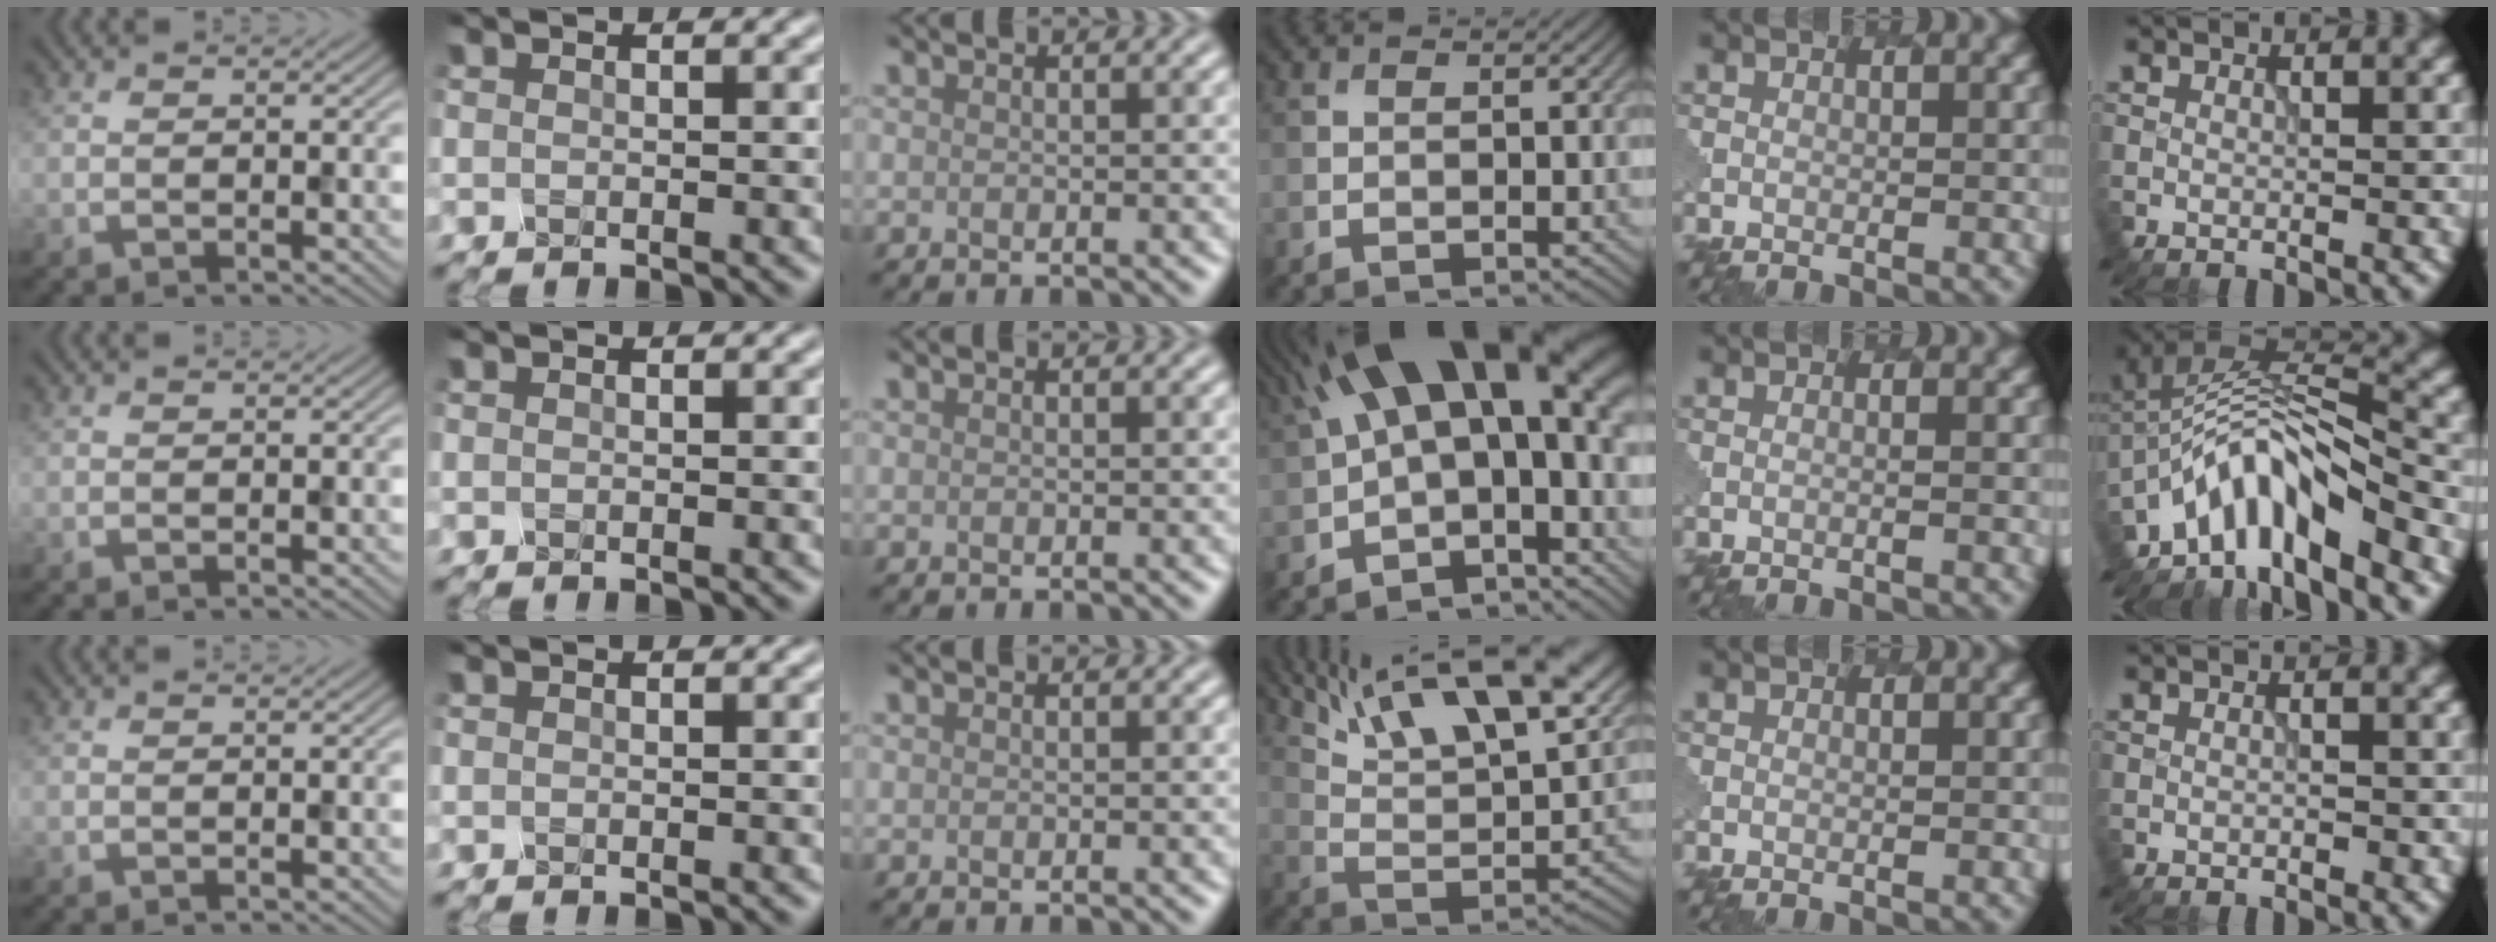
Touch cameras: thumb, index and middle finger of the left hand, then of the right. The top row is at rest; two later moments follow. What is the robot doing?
{"motion": "dispense", "object": "oil cruet"}